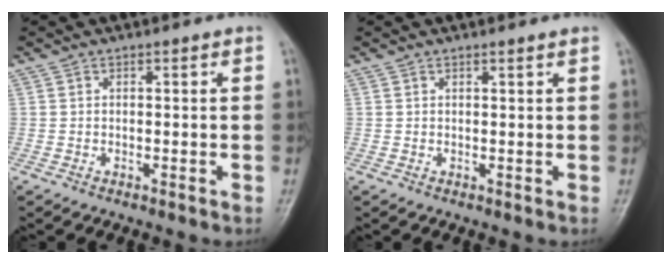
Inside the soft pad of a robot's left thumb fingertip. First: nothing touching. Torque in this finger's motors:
{"motor_torque": [-0.13, -0.06, -0.29, -0.12, -0.01]}